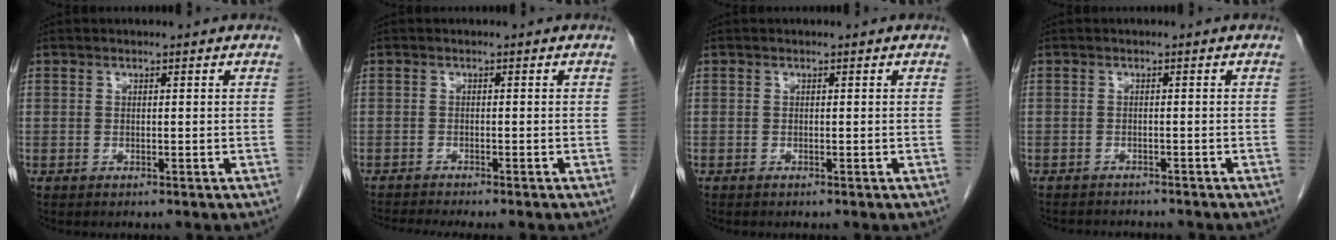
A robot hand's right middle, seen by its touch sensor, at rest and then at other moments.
{"total": 5.1, "force": [-4.7, -0.4, 2.0], "torque": [-0.024, -0.010, -0.074]}
{"total": 0.0}
{"total": 5.4, "force": [-5.1, 1.3, 1.4], "torque": [-0.015, -0.004, -0.069]}